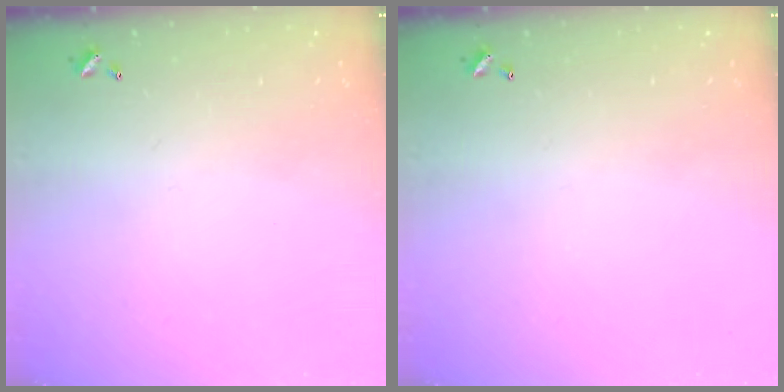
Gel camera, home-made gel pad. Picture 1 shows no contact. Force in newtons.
{"total": 0.0}